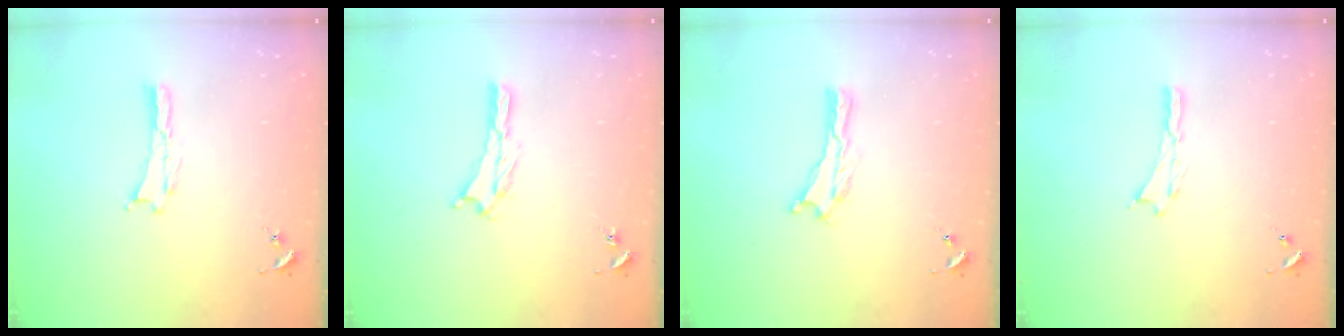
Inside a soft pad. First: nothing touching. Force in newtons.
{"total": 1.2, "press": 1.1, "slide": 0.2}
{"total": 0.0}
{"total": 0.0}